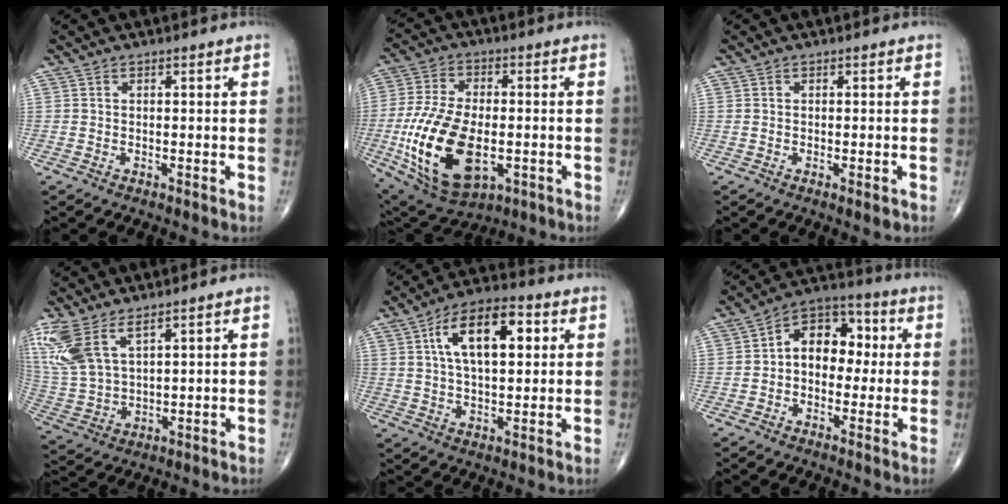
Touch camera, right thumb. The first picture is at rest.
{"total": 20.5, "force": [-4.6, 11.0, 16.7], "torque": [-0.325, -0.002, -0.064]}
{"total": 1.5, "force": [-0.6, 0.3, 1.3], "torque": [-0.018, -0.003, -0.006]}
{"total": 12.2, "force": [7.1, 5.5, 8.2], "torque": [-0.191, -0.019, 0.160]}
{"total": 14.0, "force": [4.1, 6.7, 11.6], "torque": [-0.172, 0.006, 0.062]}
{"total": 10.8, "force": [0.5, 7.7, 7.6], "torque": [-0.072, 0.035, -0.008]}